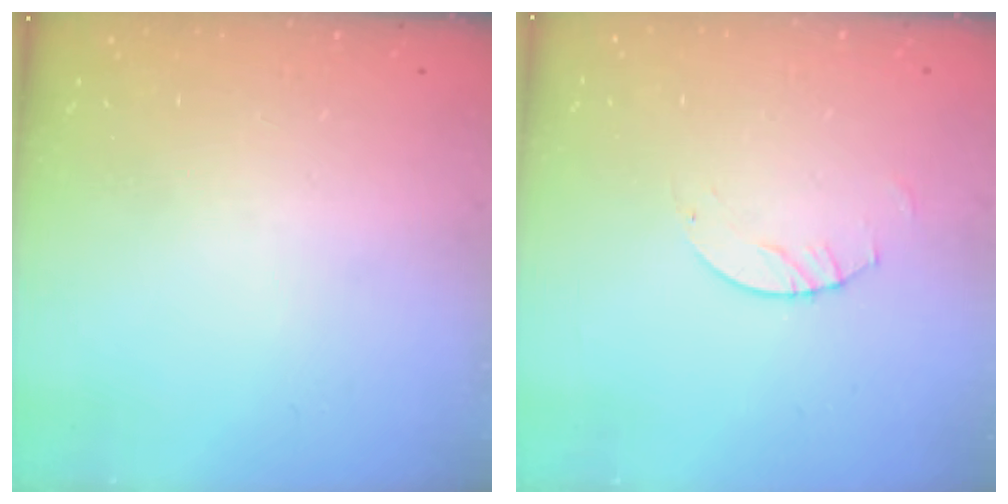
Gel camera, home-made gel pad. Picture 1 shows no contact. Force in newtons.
{"total": 2.0, "press": 2.0, "slide": 0.2}